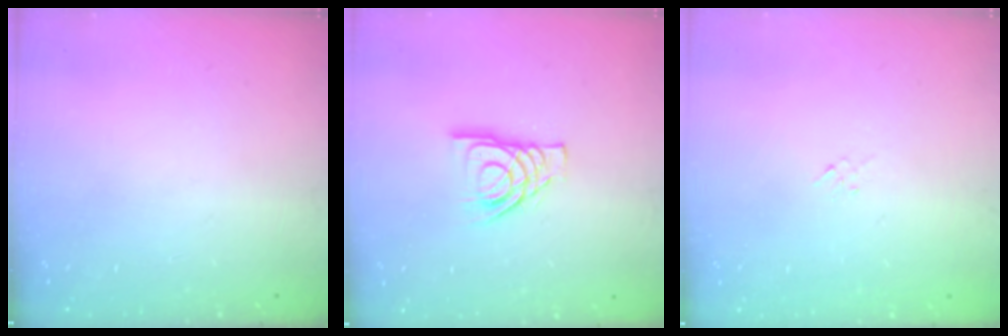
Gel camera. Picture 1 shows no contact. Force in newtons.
{"total": 11.3, "press": 11.1, "slide": 1.6}
{"total": 1.3, "press": 1.3, "slide": 0.4}